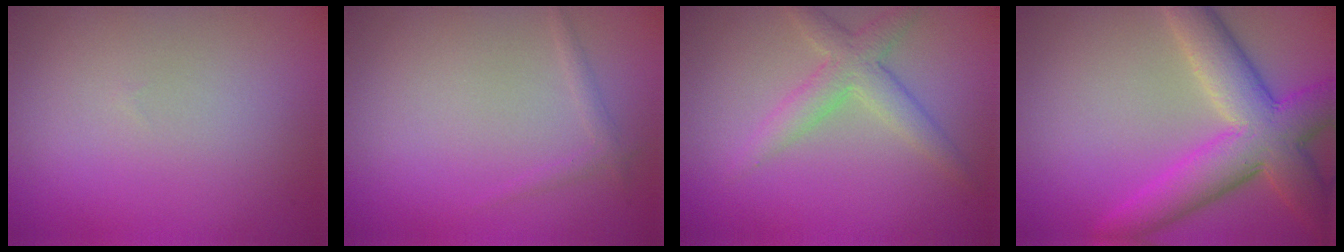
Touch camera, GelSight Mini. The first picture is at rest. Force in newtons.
{"total": 0.9, "press": 0.9, "slide": 0.1}
{"total": 3.3, "press": 3.3, "slide": 0.1}
{"total": 8.2, "press": 8.2, "slide": 0.5}